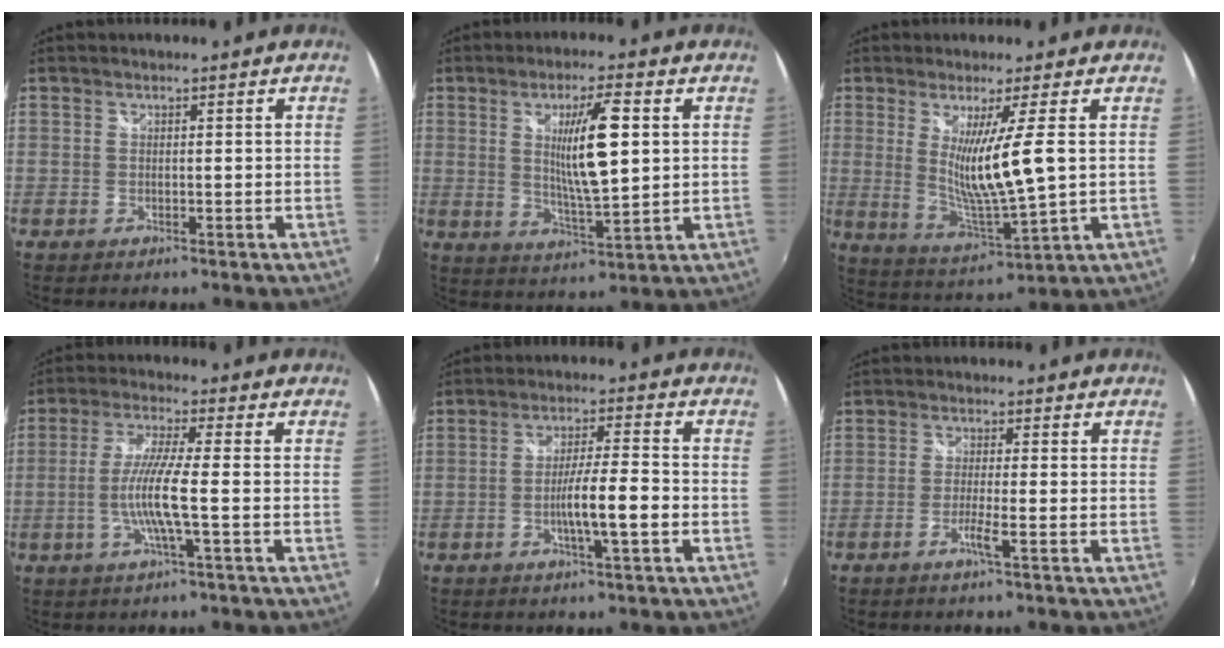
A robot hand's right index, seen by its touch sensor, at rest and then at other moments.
{"total": 10.2, "force": [2.3, 1.7, 9.8], "torque": [-0.164, -0.006, 0.042]}
{"total": 10.3, "force": [1.4, -1.0, 10.2], "torque": [-0.180, -0.033, 0.038]}
{"total": 7.3, "force": [-2.0, -0.9, 7.0], "torque": [-0.148, -0.005, -0.038]}
{"total": 7.1, "force": [-2.4, -0.1, 6.6], "torque": [-0.116, -0.006, -0.038]}
{"total": 2.8, "force": [-1.4, -0.7, 2.2], "torque": [-0.049, -0.005, -0.033]}